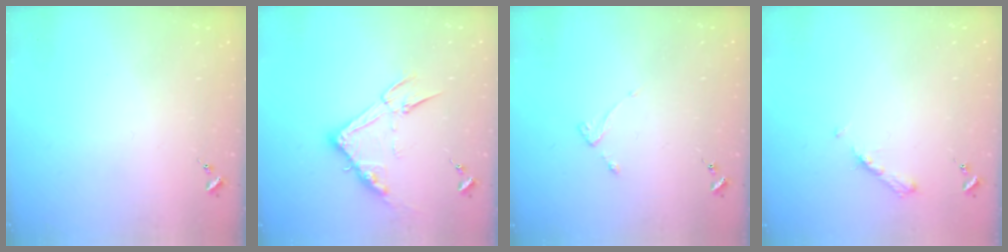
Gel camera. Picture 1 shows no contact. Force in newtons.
{"total": 13.3, "press": 13.3, "slide": 1.0}
{"total": 2.7, "press": 2.6, "slide": 0.5}
{"total": 4.9, "press": 4.9, "slide": 0.6}